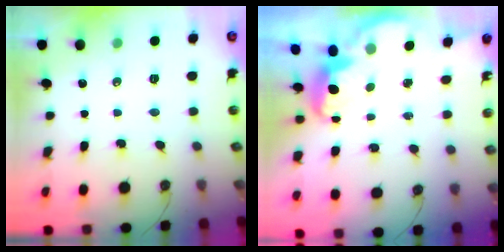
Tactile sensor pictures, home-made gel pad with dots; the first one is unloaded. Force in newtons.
{"total": 2.7, "press": 2.7, "slide": 0.7}